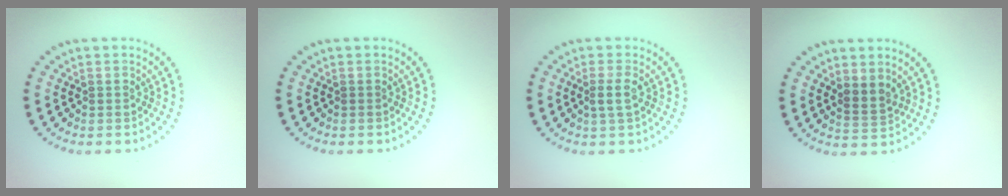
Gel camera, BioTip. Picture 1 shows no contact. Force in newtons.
{"total": 0.0}
{"total": 1.4, "press": 1.1, "slide": 0.8}
{"total": 2.0, "press": 1.6, "slide": 1.2}